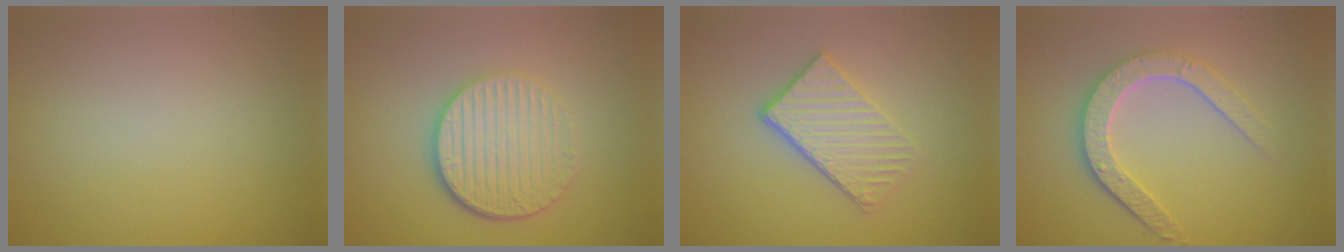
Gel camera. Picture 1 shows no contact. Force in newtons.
{"total": 5.8, "press": 4.1, "slide": 4.2}
{"total": 3.7, "press": 3.2, "slide": 1.9}
{"total": 4.8, "press": 3.7, "slide": 3.0}